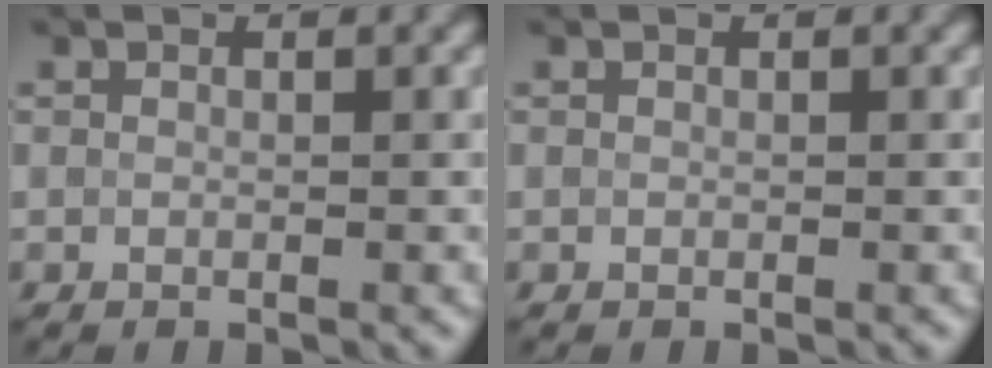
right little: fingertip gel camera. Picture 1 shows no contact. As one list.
[{"total": 0.0}]